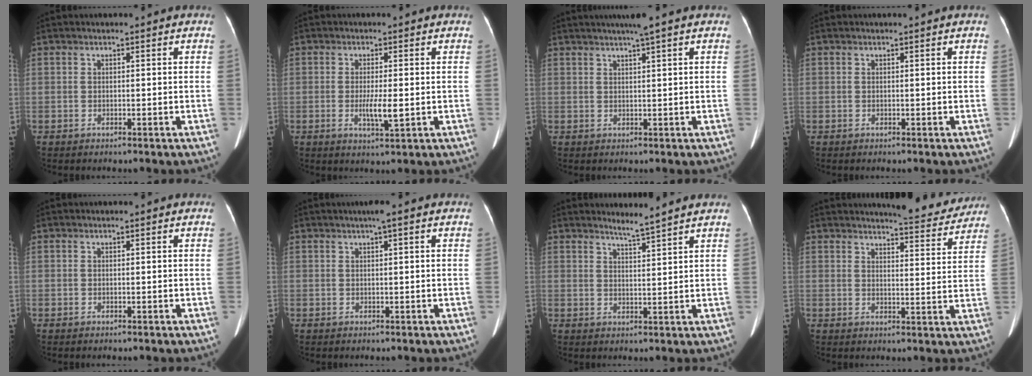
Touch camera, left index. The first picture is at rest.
{"total": 3.6, "force": [-0.5, 0.5, 3.5], "torque": [-0.068, -0.006, -0.007]}
{"total": 4.2, "force": [2.9, -0.7, 2.9], "torque": [-0.045, 0.017, 0.049]}
{"total": 0.0}
{"total": 0.0}
{"total": 1.9, "force": [1.0, -0.2, 1.5], "torque": [-0.029, 0.008, 0.016]}
{"total": 3.5, "force": [3.2, -1.0, 1.1], "torque": [-0.026, -0.006, 0.055]}
{"total": 9.5, "force": [9.2, 1.1, 2.3], "torque": [-0.026, -0.015, 0.104]}